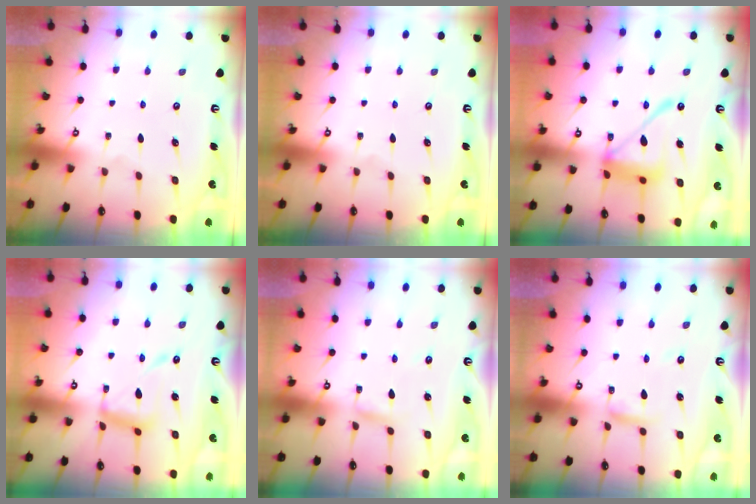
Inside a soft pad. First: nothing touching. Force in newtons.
{"total": 0.0}
{"total": 15.0, "press": 14.9, "slide": 1.4}
{"total": 11.8, "press": 11.8, "slide": 1.0}
{"total": 2.6, "press": 2.6, "slide": 0.1}
{"total": 3.7, "press": 3.7, "slide": 0.3}